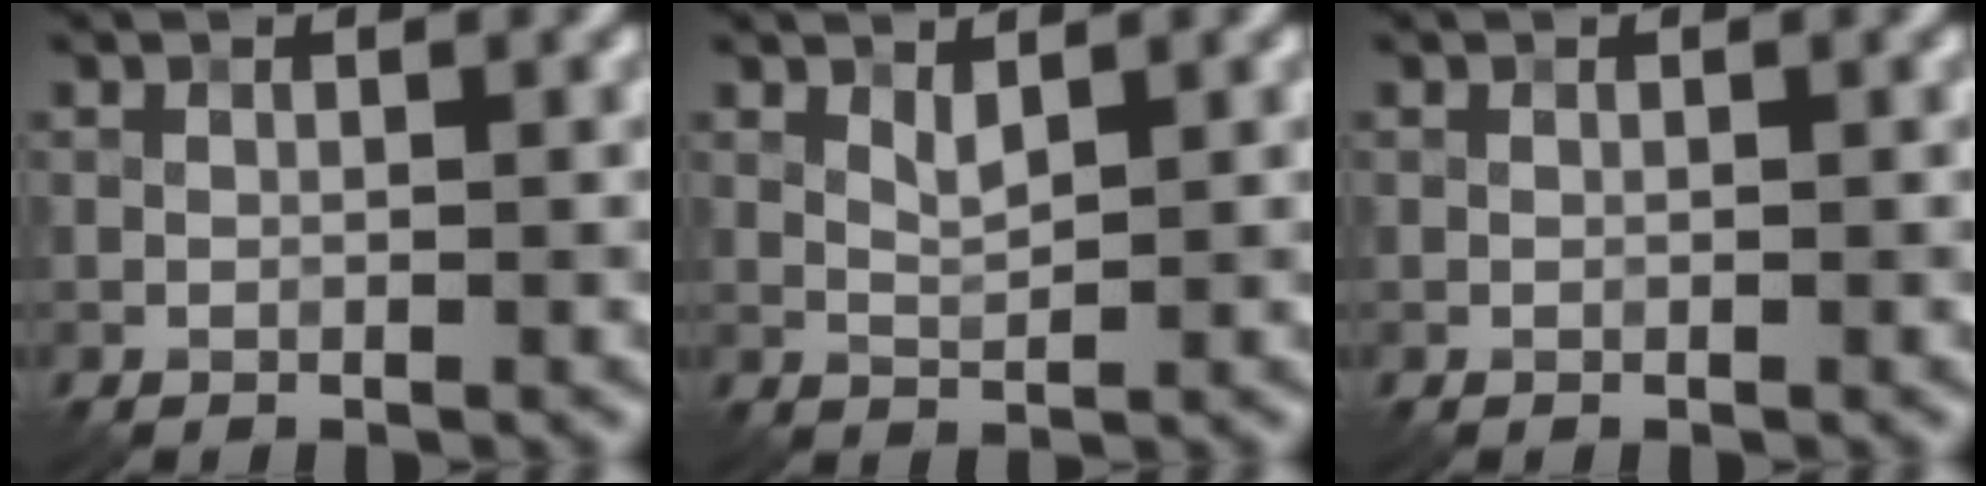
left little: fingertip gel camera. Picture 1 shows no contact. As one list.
[{"total": 1.4, "force": [0.9, 0.5, 1.0], "torque": [-0.025, -0.002, 0.017]}, {"total": 0.0}]